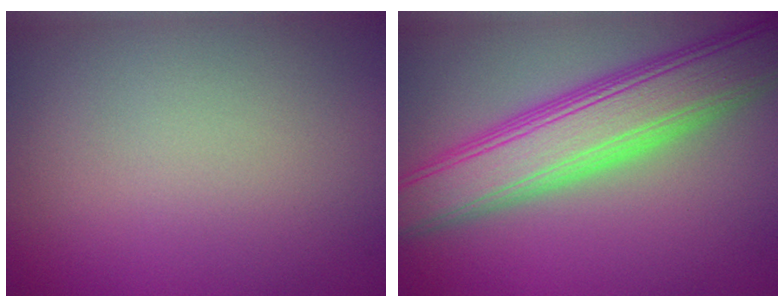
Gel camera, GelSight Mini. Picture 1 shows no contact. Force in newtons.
{"total": 8.5, "press": 8.5, "slide": 0.3}